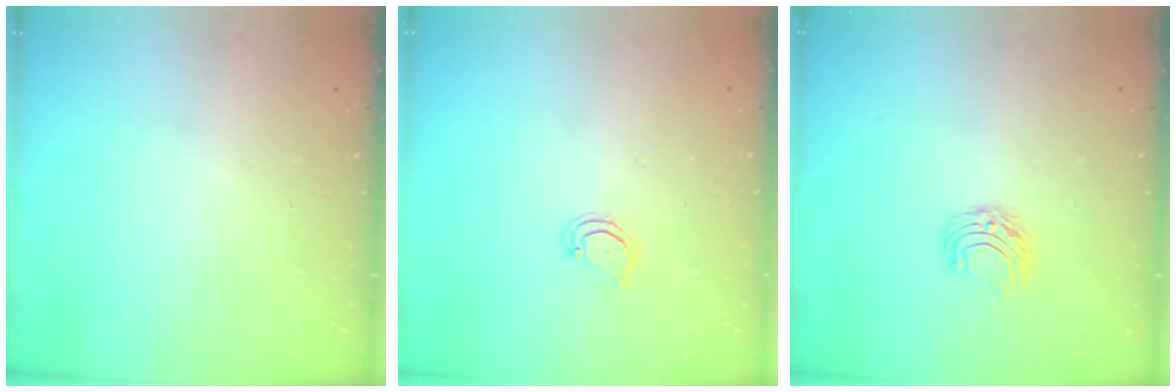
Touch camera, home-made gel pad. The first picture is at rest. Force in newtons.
{"total": 4.0, "press": 3.9, "slide": 0.4}
{"total": 6.2, "press": 6.2, "slide": 0.5}